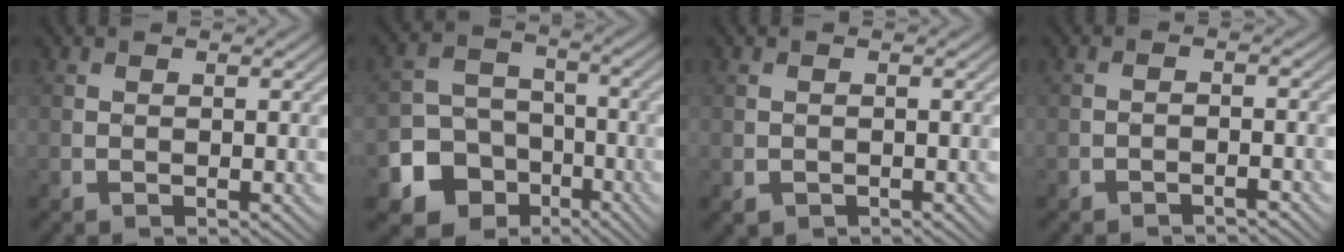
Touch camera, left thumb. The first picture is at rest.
{"total": 10.7, "force": [-5.3, 8.6, 3.4], "torque": [-0.093, -0.030, -0.117]}
{"total": 0.9, "force": [-0.5, 0.7, 0.3], "torque": [-0.006, -0.006, -0.008]}
{"total": 1.5, "force": [-1.4, 0.2, 0.6], "torque": [-0.007, 0.004, -0.025]}